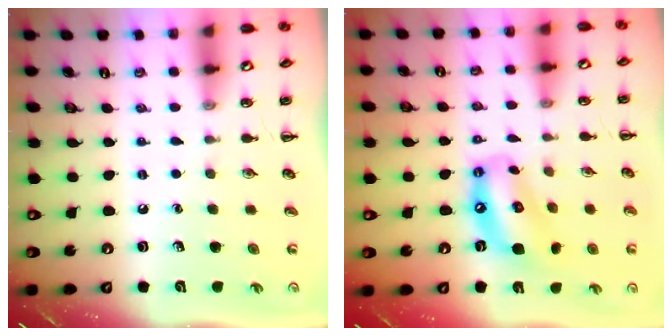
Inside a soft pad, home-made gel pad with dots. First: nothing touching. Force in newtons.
{"total": 12.7, "press": 12.2, "slide": 3.5}